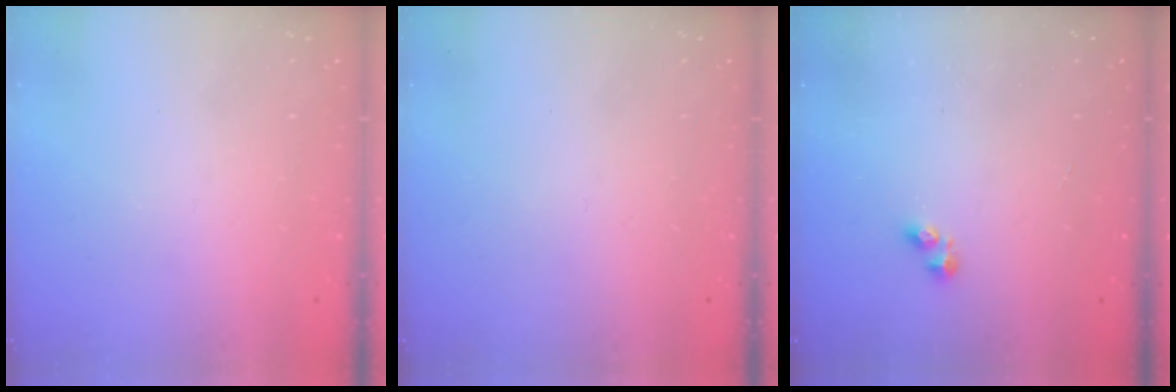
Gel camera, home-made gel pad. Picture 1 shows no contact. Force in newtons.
{"total": 0.0}
{"total": 3.3, "press": 3.2, "slide": 0.5}